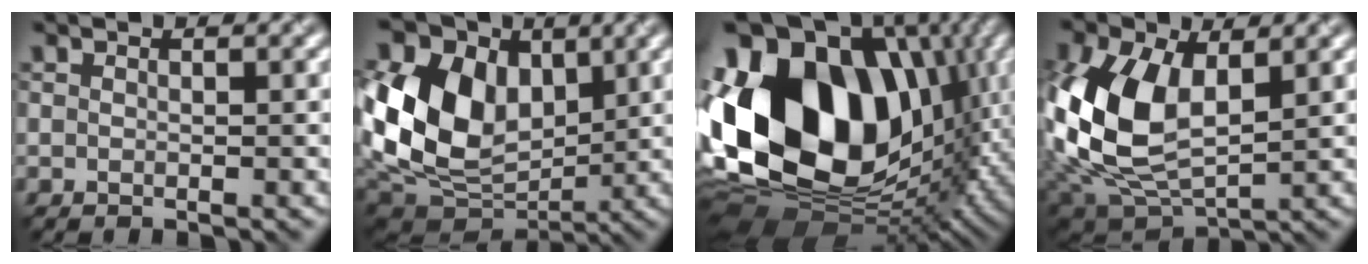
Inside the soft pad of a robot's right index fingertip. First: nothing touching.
{"total": 13.8, "force": [3.3, 10.0, 8.9], "torque": [-0.201, 0.018, 0.045]}
{"total": 21.1, "force": [3.0, 15.2, 14.3], "torque": [-0.292, -0.004, 0.073]}
{"total": 12.7, "force": [1.8, 8.1, 9.6], "torque": [-0.248, -0.003, 0.034]}